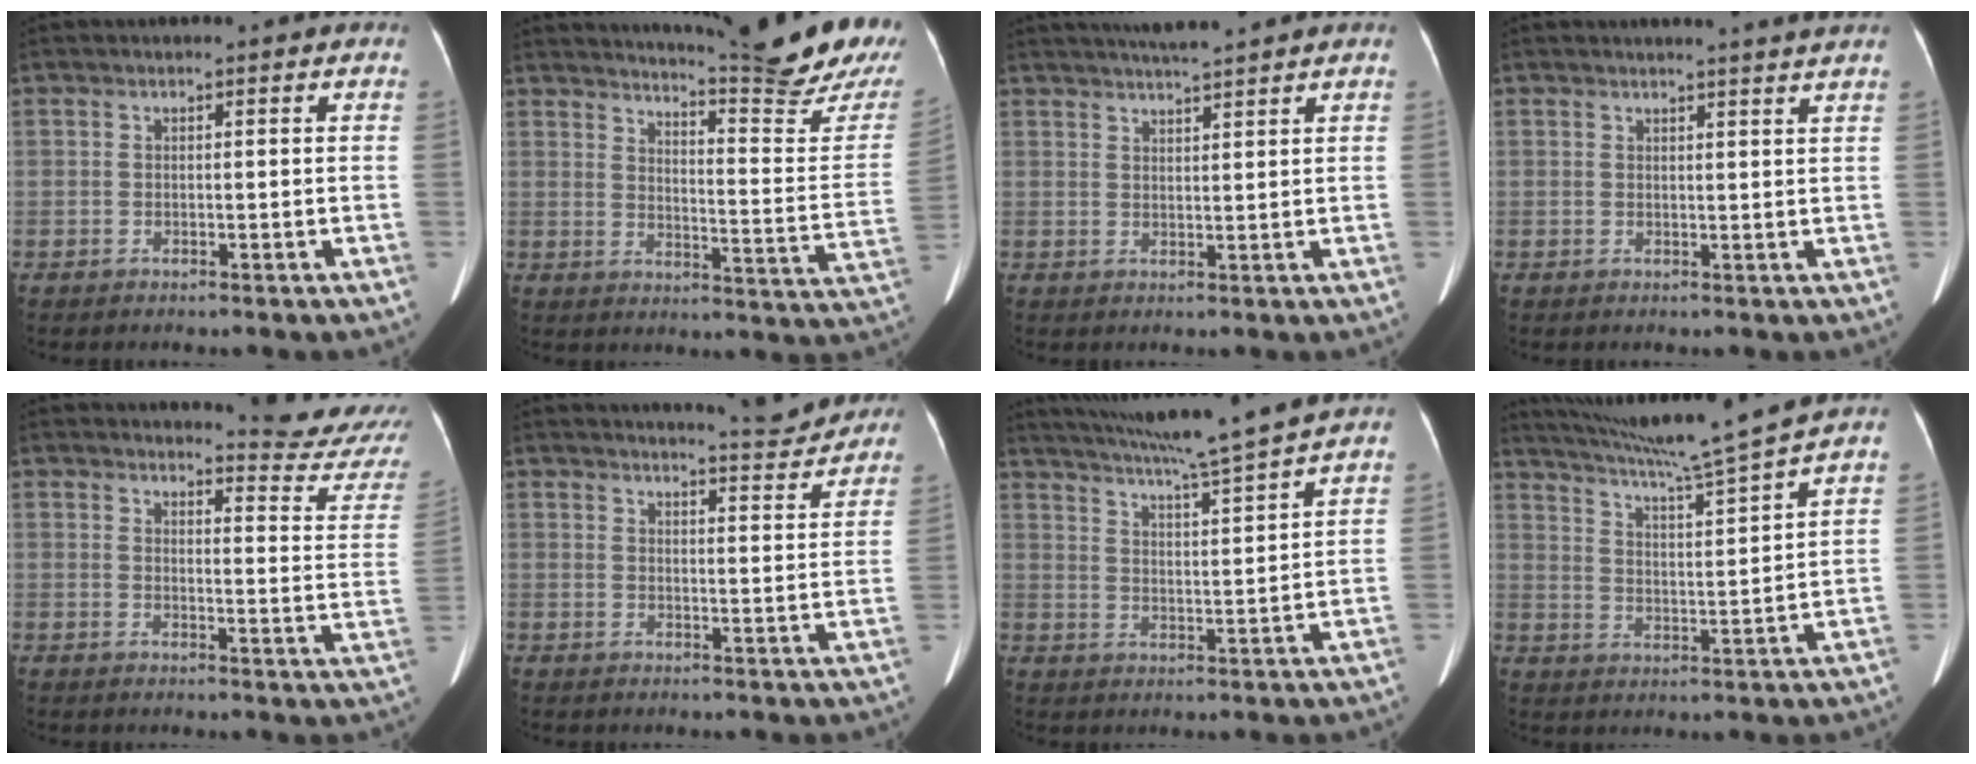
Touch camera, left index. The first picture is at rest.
{"total": 19.3, "force": [17.7, -1.5, 7.6], "torque": [-0.119, -0.109, 0.217]}
{"total": 5.9, "force": [5.4, -0.7, 2.4], "torque": [-0.043, 0.015, 0.086]}
{"total": 5.0, "force": [4.6, -0.8, 1.8], "torque": [-0.021, 0.001, 0.040]}
{"total": 11.7, "force": [11.6, -0.8, 1.3], "torque": [-0.009, -0.100, 0.114]}
{"total": 7.7, "force": [7.6, 0.0, 1.3], "torque": [-0.026, -0.016, 0.090]}
{"total": 13.9, "force": [12.2, -2.1, 6.4], "torque": [-0.111, -0.014, 0.180]}
{"total": 14.1, "force": [12.4, -2.9, 6.1], "torque": [-0.109, -0.024, 0.194]}